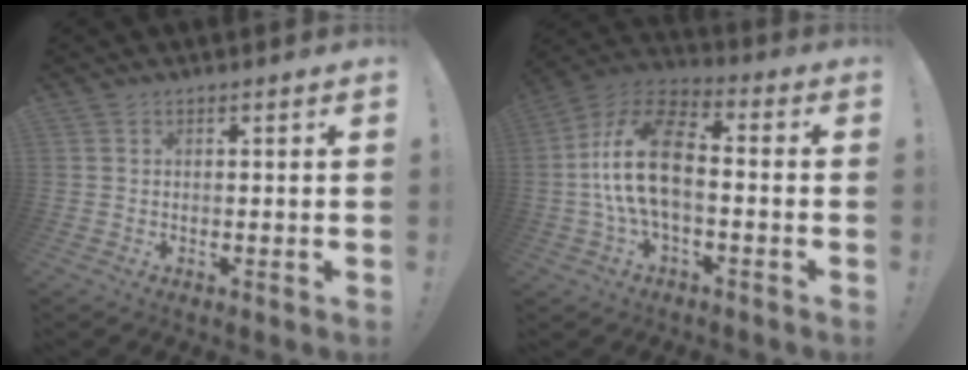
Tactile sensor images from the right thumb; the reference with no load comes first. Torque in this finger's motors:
{"motor_torque": [0.43, 0.74, 1.71, -0.45, 0.47]}